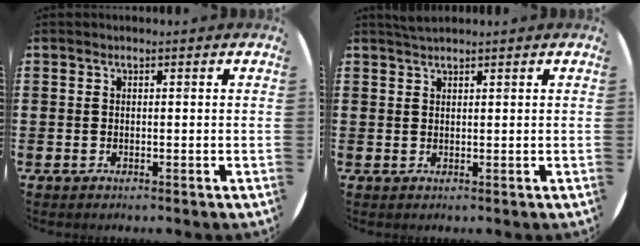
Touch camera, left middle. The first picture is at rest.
{"total": 1.3, "force": [1.2, 0.0, 0.3], "torque": [-0.008, 0.002, 0.023]}